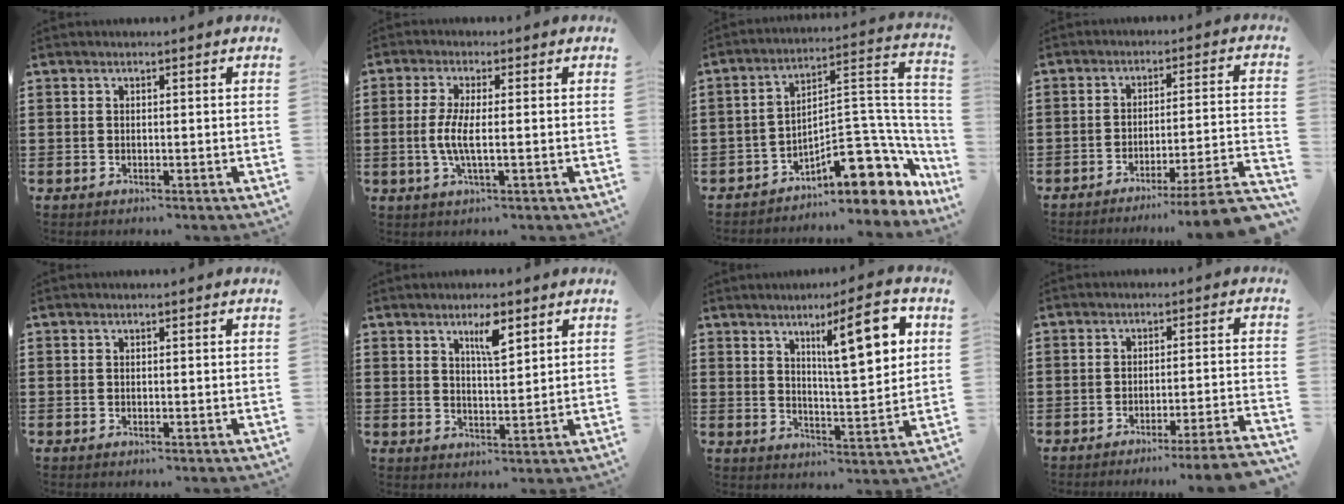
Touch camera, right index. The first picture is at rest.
{"total": 4.8, "force": [-0.6, 0.6, 4.8], "torque": [-0.114, -0.015, -0.021]}
{"total": 12.4, "force": [-6.5, 5.5, 9.1], "torque": [-0.116, 0.003, -0.110]}
{"total": 6.0, "force": [-4.8, -0.5, 3.5], "torque": [-0.055, -0.018, -0.094]}
{"total": 0.0}
{"total": 4.8, "force": [2.9, 1.2, 3.6], "torque": [-0.063, -0.001, 0.045]}
{"total": 11.9, "force": [5.4, 2.8, 10.3], "torque": [-0.157, -0.017, 0.081]}
{"total": 4.3, "force": [-3.7, -0.7, 2.0], "torque": [-0.034, -0.017, -0.072]}